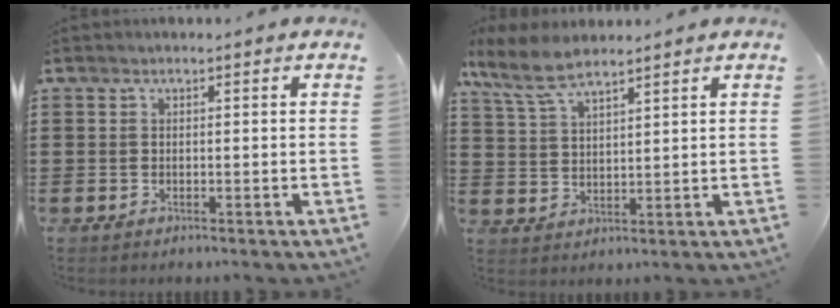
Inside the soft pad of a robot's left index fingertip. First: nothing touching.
{"total": 6.7, "force": [5.4, 1.8, 3.6], "torque": [-0.086, -0.006, 0.100]}